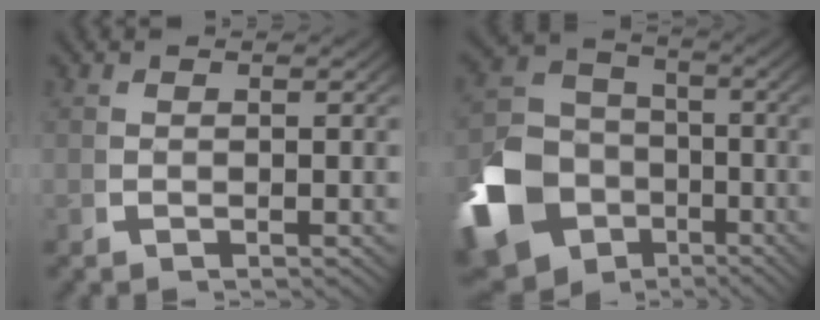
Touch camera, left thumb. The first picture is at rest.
{"total": 15.4, "force": [-5.2, 12.3, 7.6], "torque": [-0.184, -0.063, -0.073]}